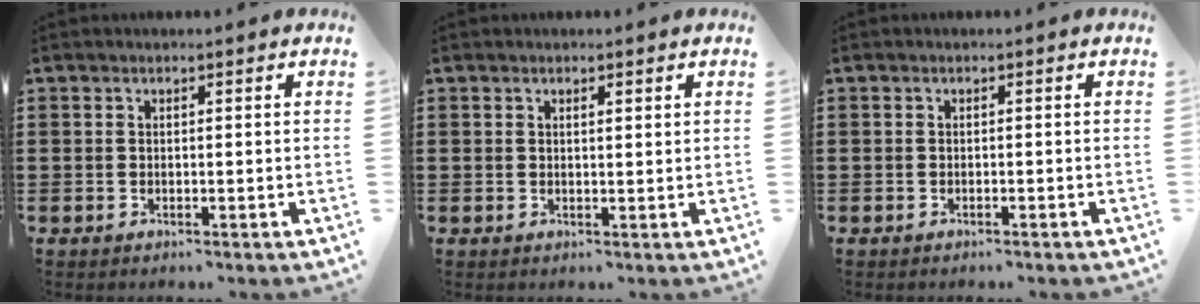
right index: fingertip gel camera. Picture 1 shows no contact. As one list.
[{"total": 0.8, "force": [0.4, 0.2, 0.6], "torque": [-0.012, 0.002, 0.008]}, {"total": 0.5, "force": [-0.5, 0.0, 0.1], "torque": [-0.004, -0.004, -0.010]}]